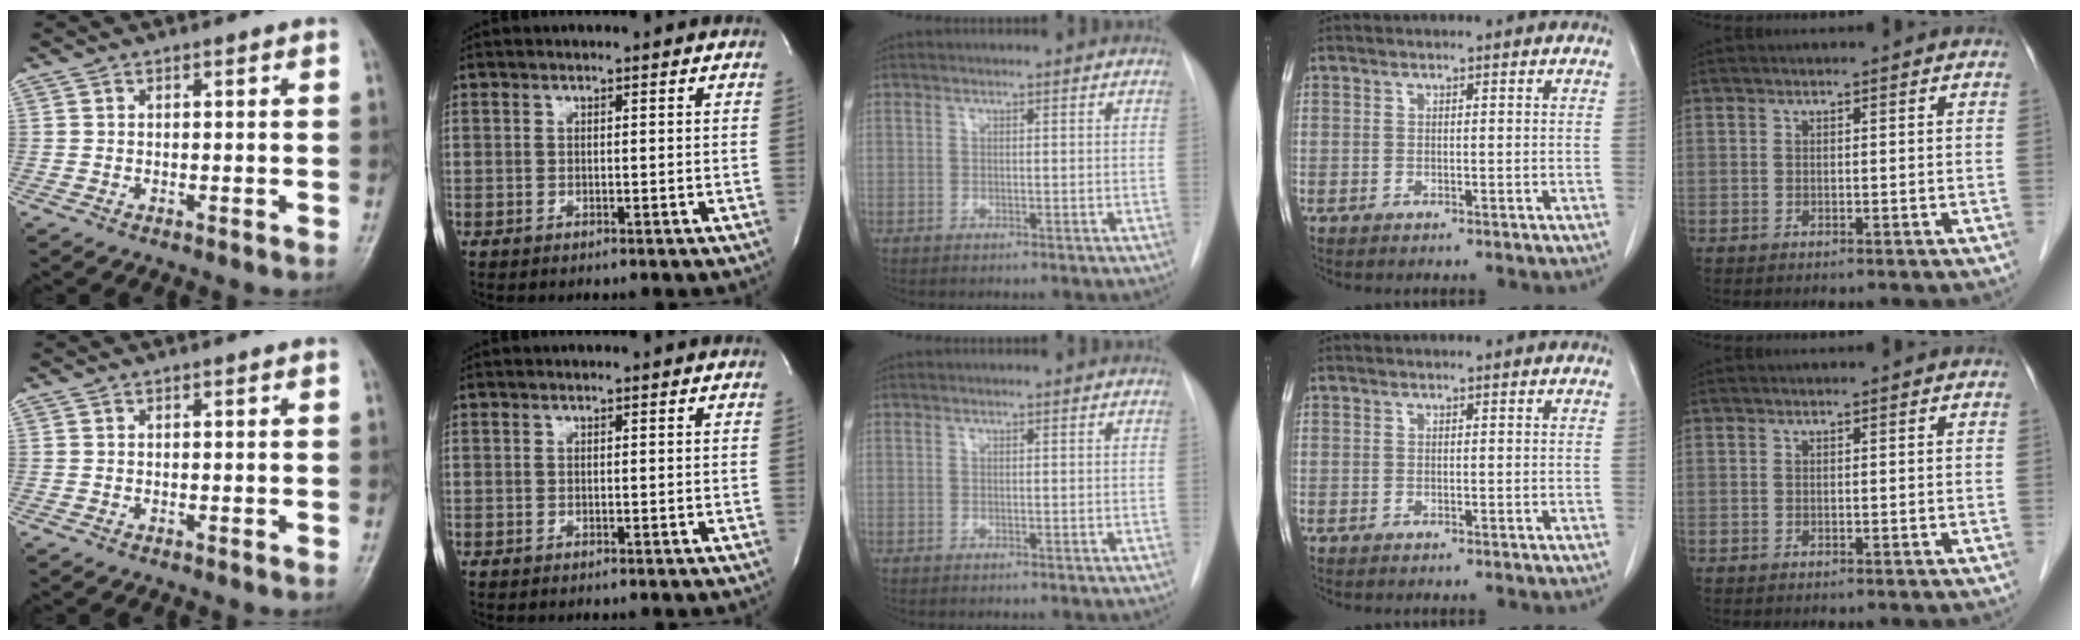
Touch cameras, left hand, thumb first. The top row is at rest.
{}